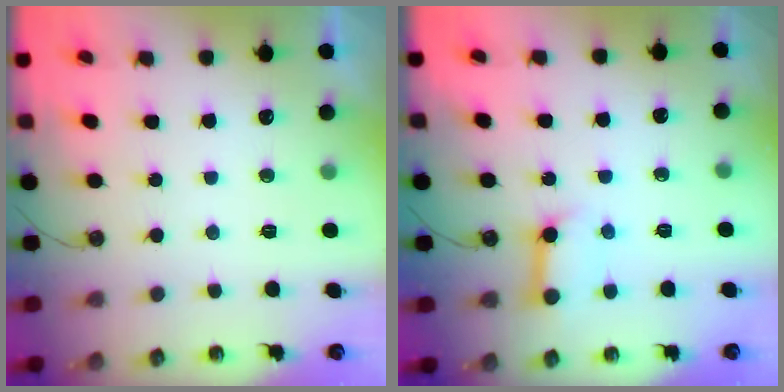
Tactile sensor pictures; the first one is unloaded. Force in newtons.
{"total": 9.2, "press": 9.1, "slide": 1.2}